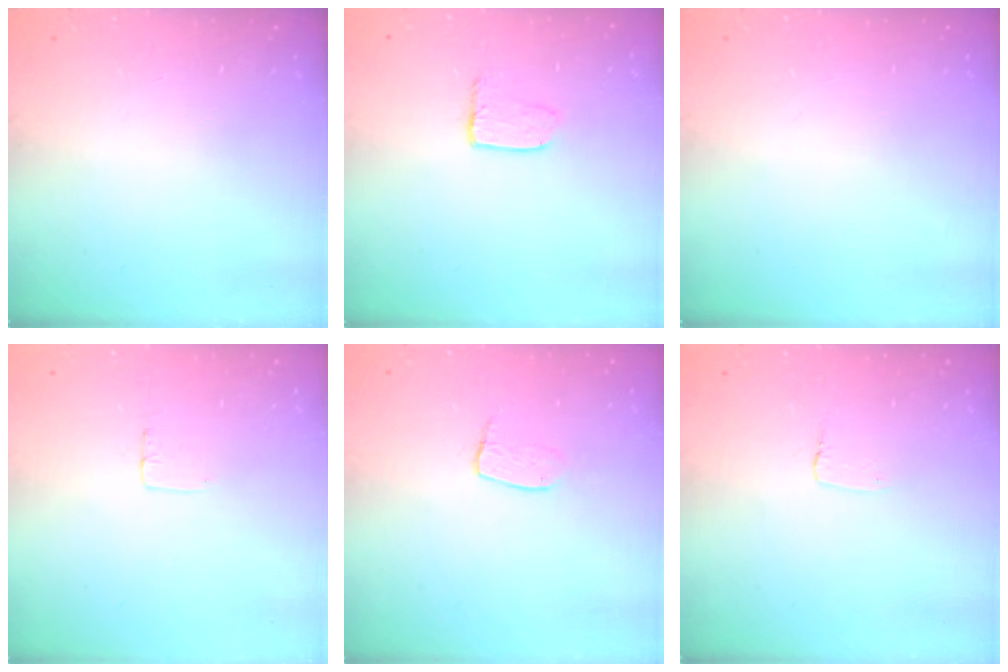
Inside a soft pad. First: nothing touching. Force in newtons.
{"total": 4.1, "press": 4.1, "slide": 0.3}
{"total": 0.0}
{"total": 2.7, "press": 2.7, "slide": 0.1}
{"total": 7.4, "press": 7.4, "slide": 0.4}
{"total": 2.7, "press": 2.7, "slide": 0.2}